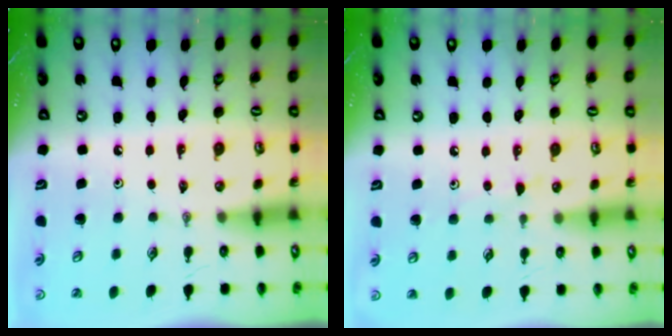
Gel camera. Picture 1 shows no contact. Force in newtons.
{"total": 5.6, "press": 5.6, "slide": 0.6}